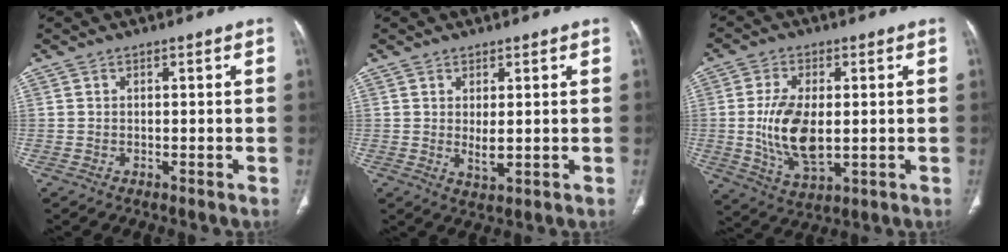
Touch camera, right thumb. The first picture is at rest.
{"total": 3.2, "force": [0.2, 1.1, 2.9], "torque": [-0.050, -0.012, 0.010]}
{"total": 12.5, "force": [-0.1, 6.7, 10.6], "torque": [-0.202, -0.012, 0.008]}